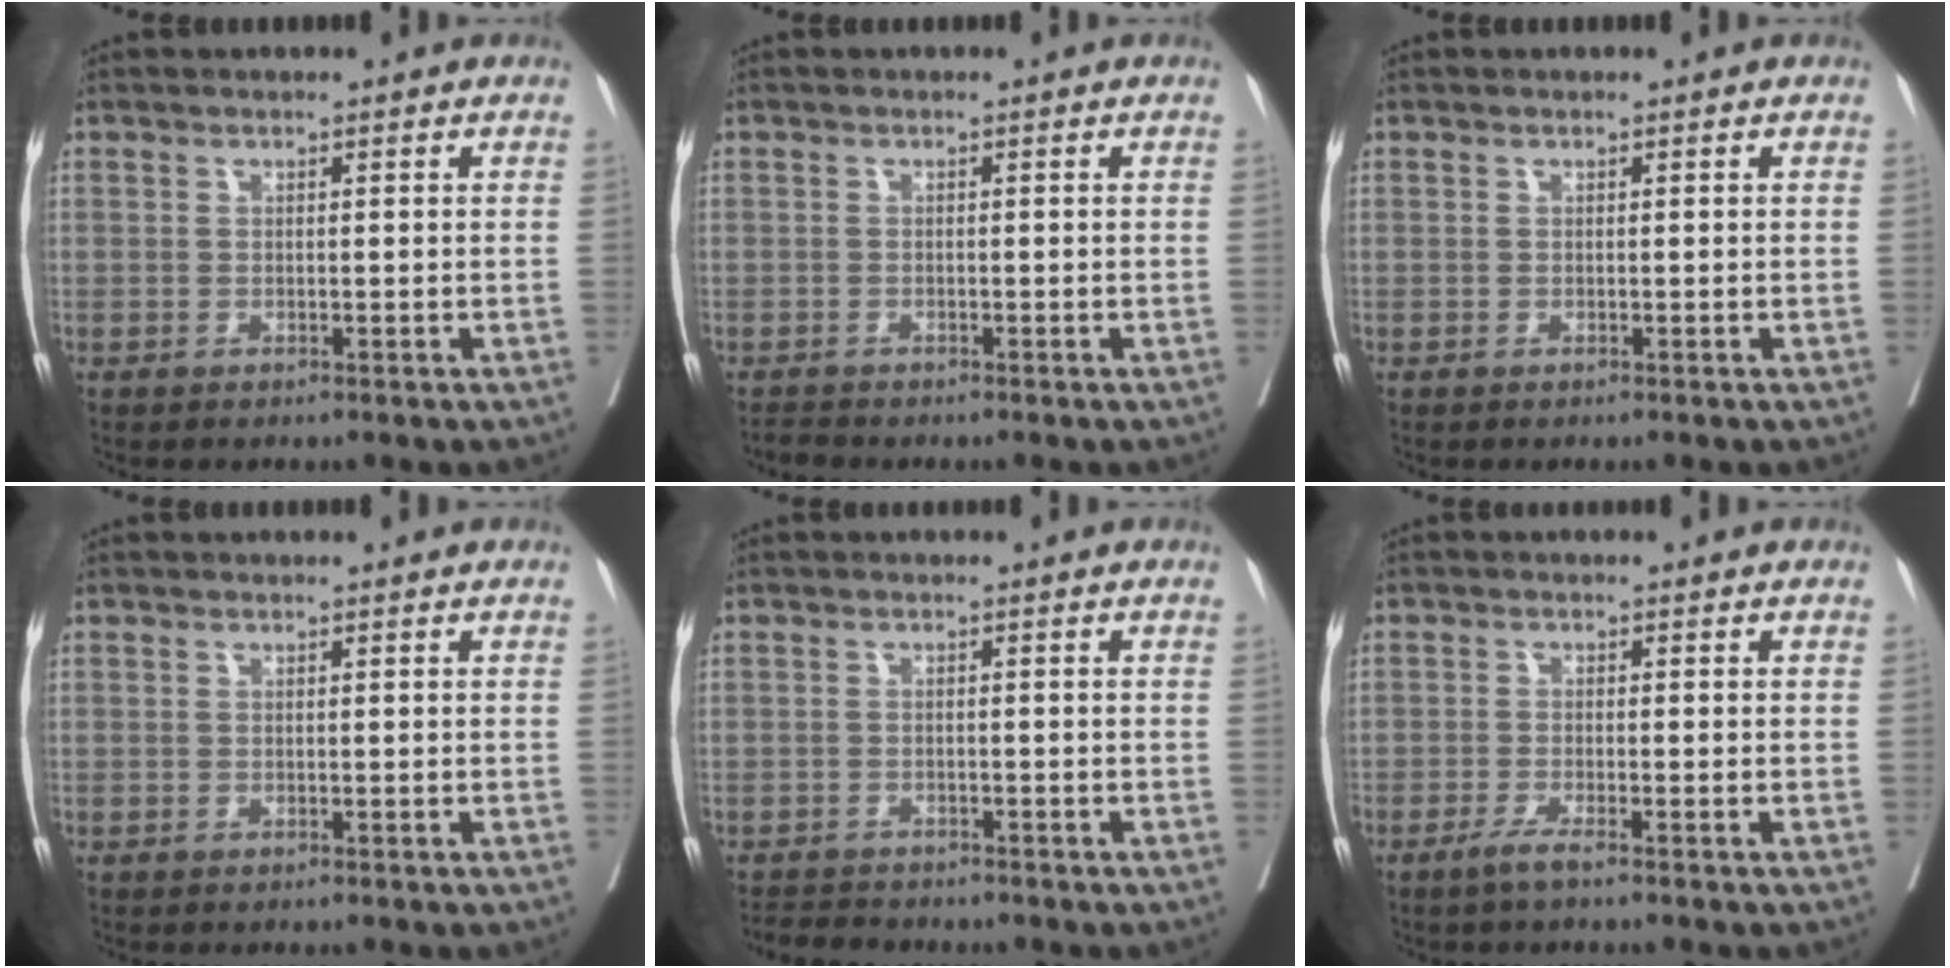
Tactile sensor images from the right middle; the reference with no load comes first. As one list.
[{"total": 0.8, "force": [-0.8, -0.1, -0.1], "torque": [-0.001, -0.005, -0.015]}, {"total": 0.0}, {"total": 0.0}, {"total": 3.6, "force": [-3.5, 0.9, 0.3], "torque": [-0.005, -0.010, -0.057]}, {"total": 2.0, "force": [-1.5, -0.3, 1.3], "torque": [-0.030, -0.004, -0.033]}]